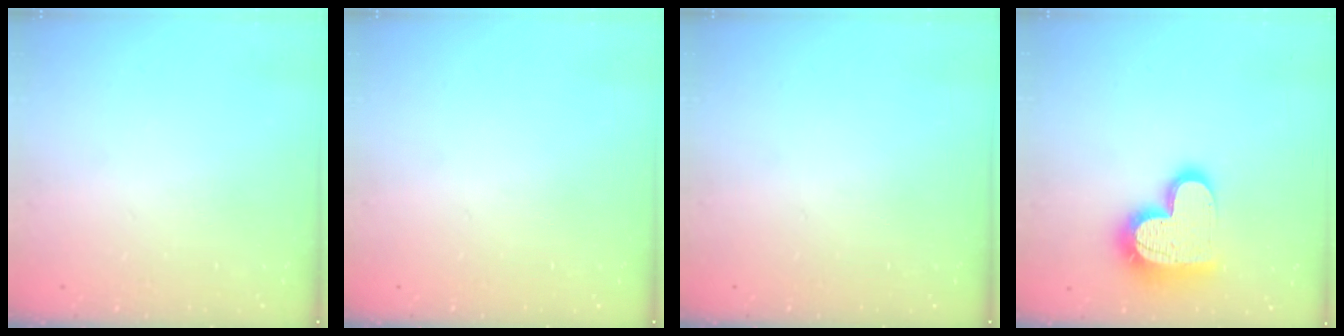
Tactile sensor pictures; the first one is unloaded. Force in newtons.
{"total": 0.0}
{"total": 0.0}
{"total": 17.2, "press": 17.2, "slide": 1.2}